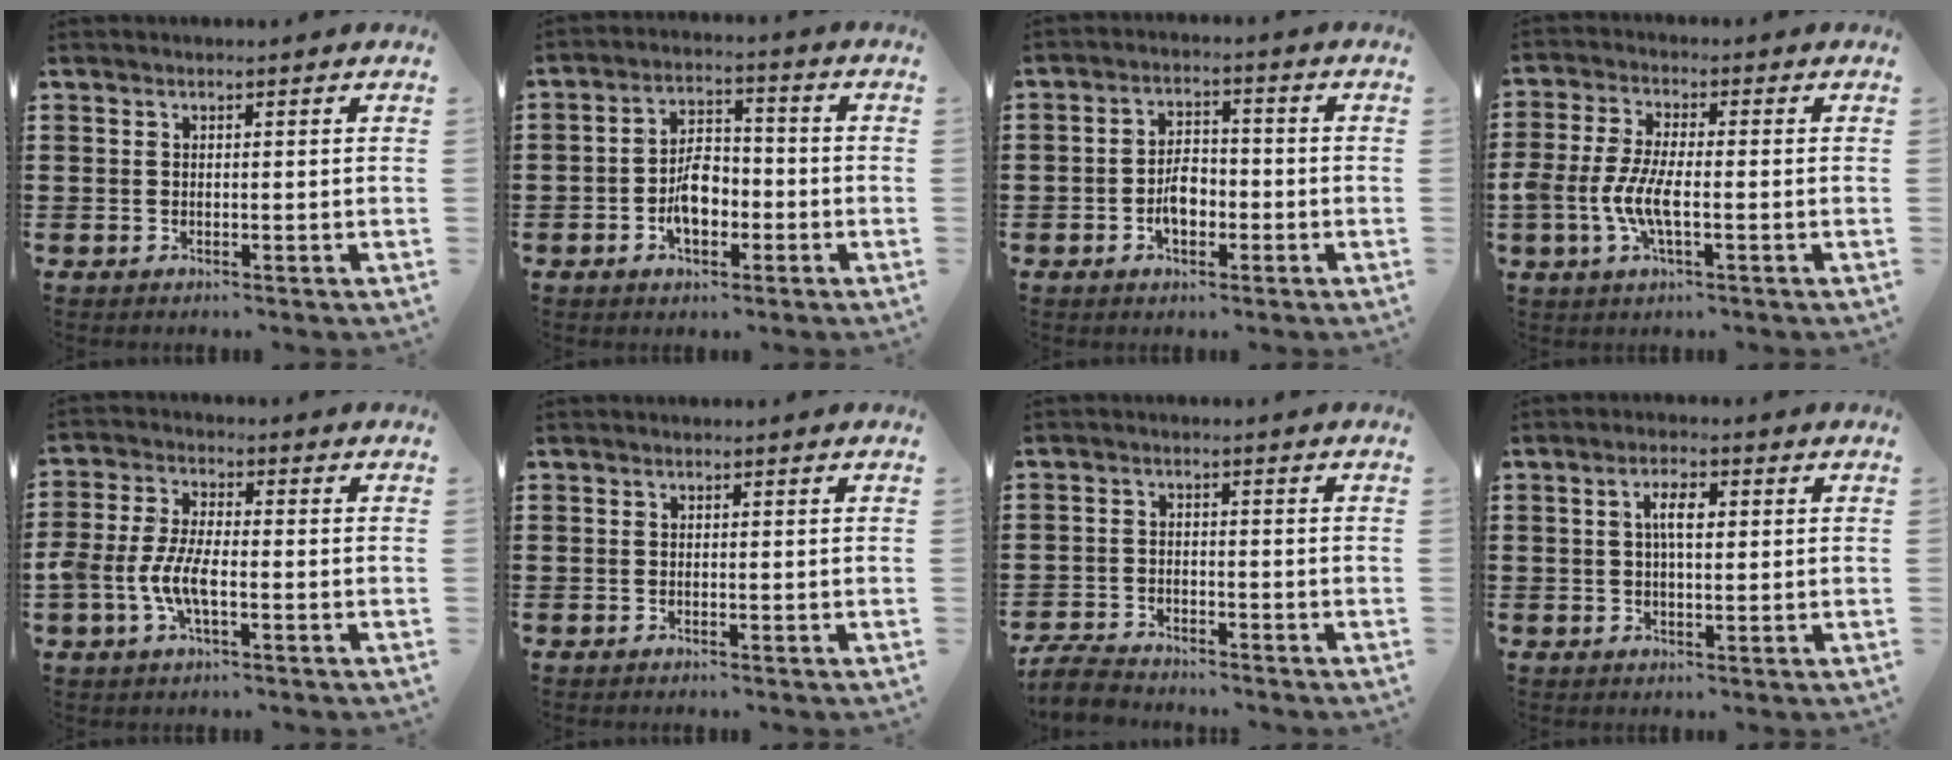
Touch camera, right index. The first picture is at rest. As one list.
[{"total": 6.1, "force": [-1.9, 3.6, 4.6], "torque": [-0.083, 0.006, -0.037]}, {"total": 4.6, "force": [-1.4, 2.7, 3.4], "torque": [-0.059, 0.003, -0.030]}, {"total": 6.3, "force": [-1.9, 2.1, 5.6], "torque": [-0.136, -0.009, -0.044]}, {"total": 6.1, "force": [-2.0, 2.3, 5.2], "torque": [-0.128, -0.010, -0.045]}, {"total": 0.0}, {"total": 4.5, "force": [-4.3, 0.7, 0.9], "torque": [-0.036, -0.004, -0.093]}, {"total": 3.7, "force": [0.5, 1.4, 3.4], "torque": [-0.068, 0.007, 0.006]}]